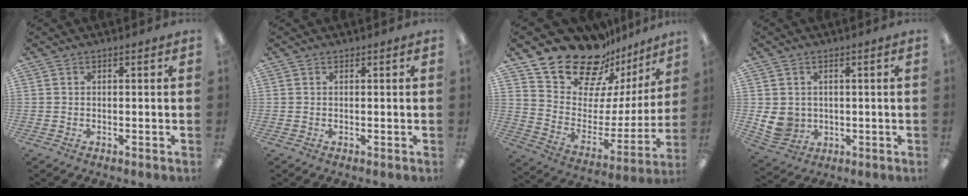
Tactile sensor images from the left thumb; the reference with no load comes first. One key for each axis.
{"total": 0.0}
{"total": 20.5, "fx": 16.6, "fy": 10.3, "fz": 6.3, "tx": -0.112, "ty": -0.126, "tz": 0.302}
{"total": 6.9, "fx": 0.4, "fy": 6.4, "fz": 2.7, "tx": -0.068, "ty": 0.003, "tz": 0.010}